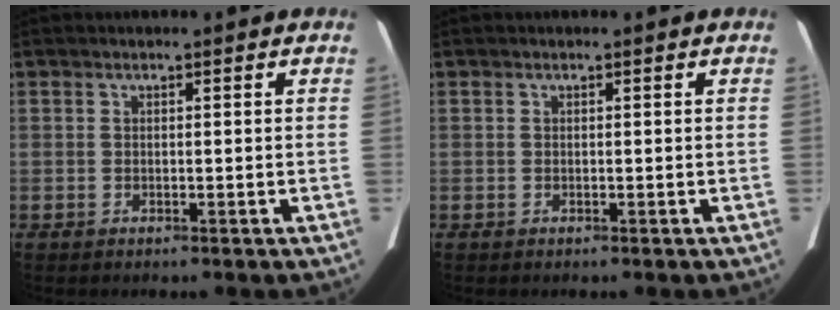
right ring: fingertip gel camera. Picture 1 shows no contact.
{"total": 0.0}